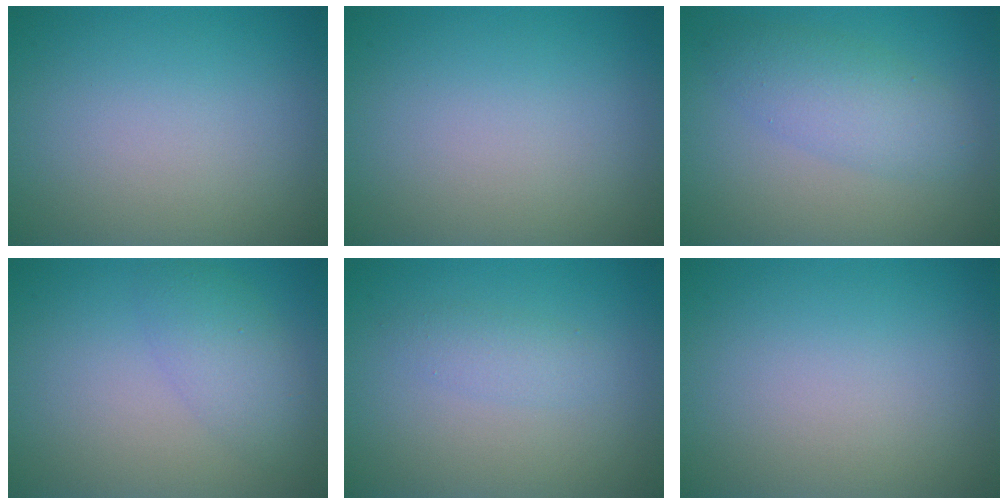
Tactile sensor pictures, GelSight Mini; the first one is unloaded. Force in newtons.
{"total": 0.0}
{"total": 3.7, "press": 3.7, "slide": 0.1}
{"total": 3.0, "press": 3.0, "slide": 0.2}
{"total": 1.5, "press": 1.5, "slide": 0.1}
{"total": 0.0}